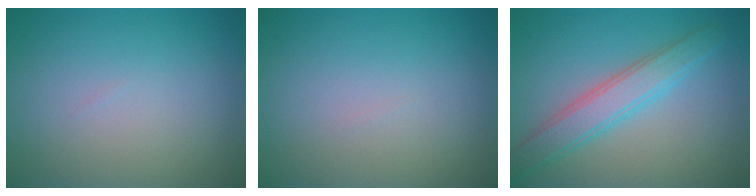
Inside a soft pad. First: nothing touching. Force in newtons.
{"total": 0.0}
{"total": 3.9, "press": 3.9, "slide": 0.1}